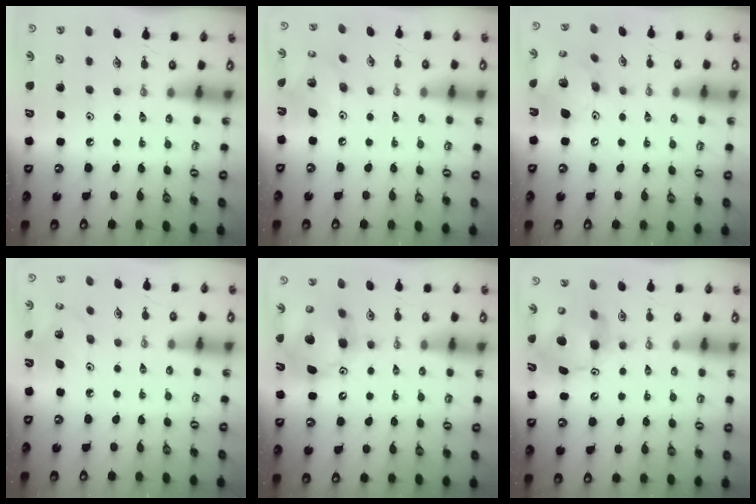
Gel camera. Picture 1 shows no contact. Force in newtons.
{"total": 11.2, "press": 11.1, "slide": 1.1}
{"total": 15.6, "press": 15.3, "slide": 2.8}
{"total": 5.2, "press": 5.2, "slide": 0.4}
{"total": 14.4, "press": 14.1, "slide": 2.6}
{"total": 10.2, "press": 10.2, "slide": 1.1}